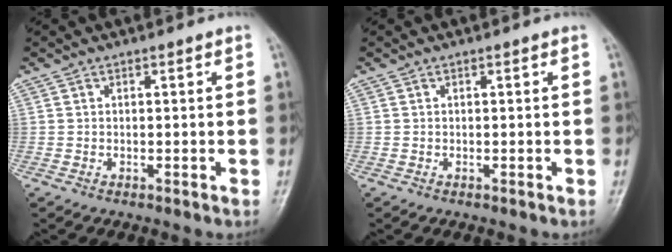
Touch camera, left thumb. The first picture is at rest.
{"total": 0.0}